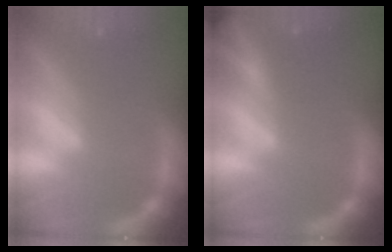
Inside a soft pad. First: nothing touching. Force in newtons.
{"total": 8.4}